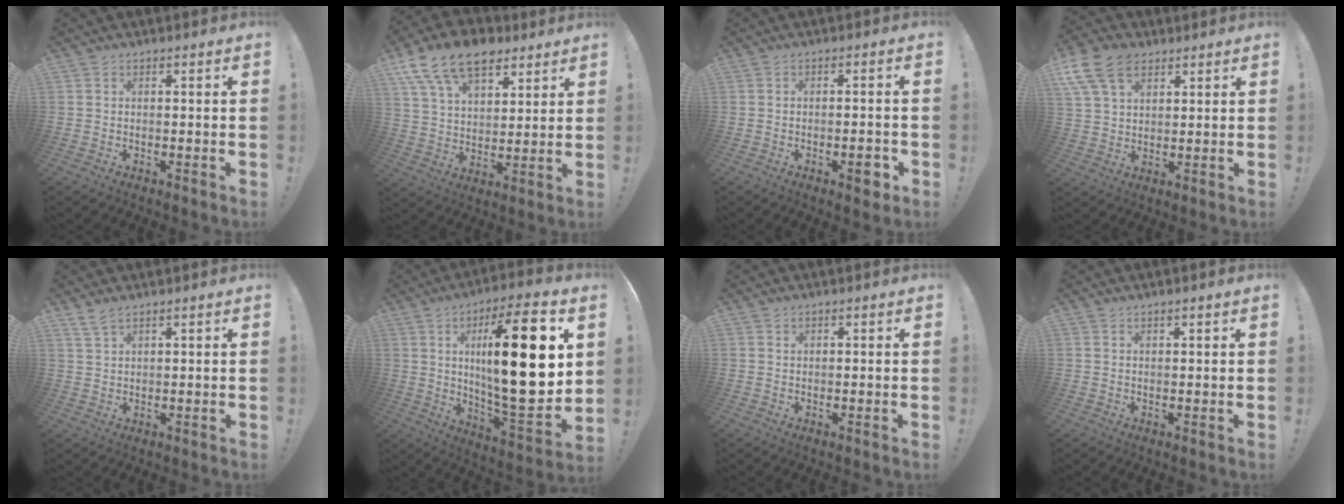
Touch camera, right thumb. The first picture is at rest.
{"total": 16.6, "force": [10.0, 9.7, 9.0], "torque": [-0.151, -0.055, 0.186]}
{"total": 4.4, "force": [-2.0, 1.2, 3.7], "torque": [-0.038, 0.001, -0.033]}
{"total": 12.8, "force": [6.6, 8.2, 7.2], "torque": [-0.131, -0.023, 0.130]}
{"total": 3.7, "force": [3.0, 0.9, 2.0], "torque": [-0.035, -0.014, 0.056]}
{"total": 26.7, "force": [5.3, 6.7, 25.3], "torque": [-0.413, -0.030, 0.073]}
{"total": 0.7, "force": [0.5, 0.5, 0.2], "torque": [0.002, -0.001, 0.007]}
{"total": 1.0, "force": [0.8, 0.0, 0.6], "torque": [-0.005, -0.002, 0.012]}